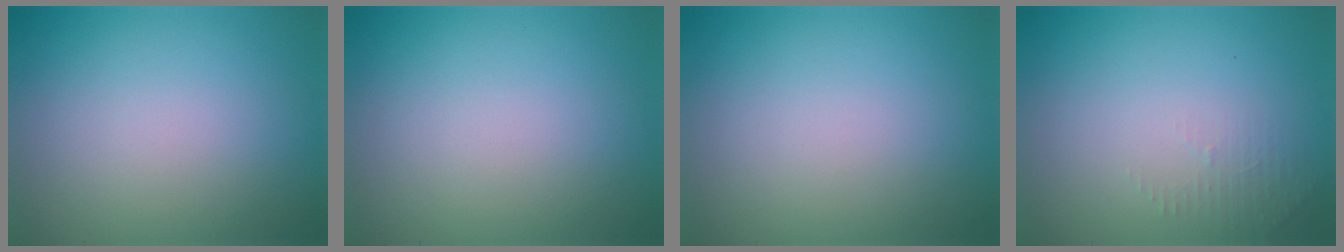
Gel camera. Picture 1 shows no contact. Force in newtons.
{"total": 0.0}
{"total": 0.0}
{"total": 1.3, "press": 1.2, "slide": 0.3}